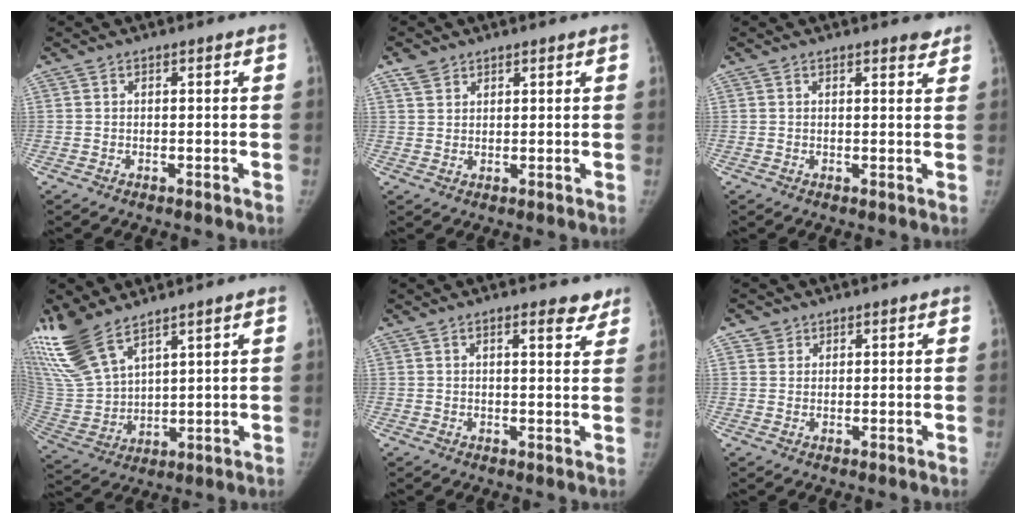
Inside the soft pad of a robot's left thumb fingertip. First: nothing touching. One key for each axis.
{"total": 3.0, "fx": 2.2, "fy": 1.9, "fz": 0.8, "tx": -0.007, "ty": -0.004, "tz": 0.043}
{"total": 1.9, "fx": 1.6, "fy": 0.6, "fz": 0.7, "tx": 0.000, "ty": -0.011, "tz": 0.017}
{"total": 15.1, "fx": 11.2, "fy": 5.5, "fz": 8.5, "tx": -0.182, "ty": -0.044, "tz": 0.240}
{"total": 4.5, "fx": 3.0, "fy": 1.6, "fz": 3.0, "tx": -0.020, "ty": -0.014, "tz": 0.036}
{"total": 2.1, "fx": 1.2, "fy": 1.6, "fz": -0.1, "tx": 0.020, "ty": -0.005, "tz": 0.013}